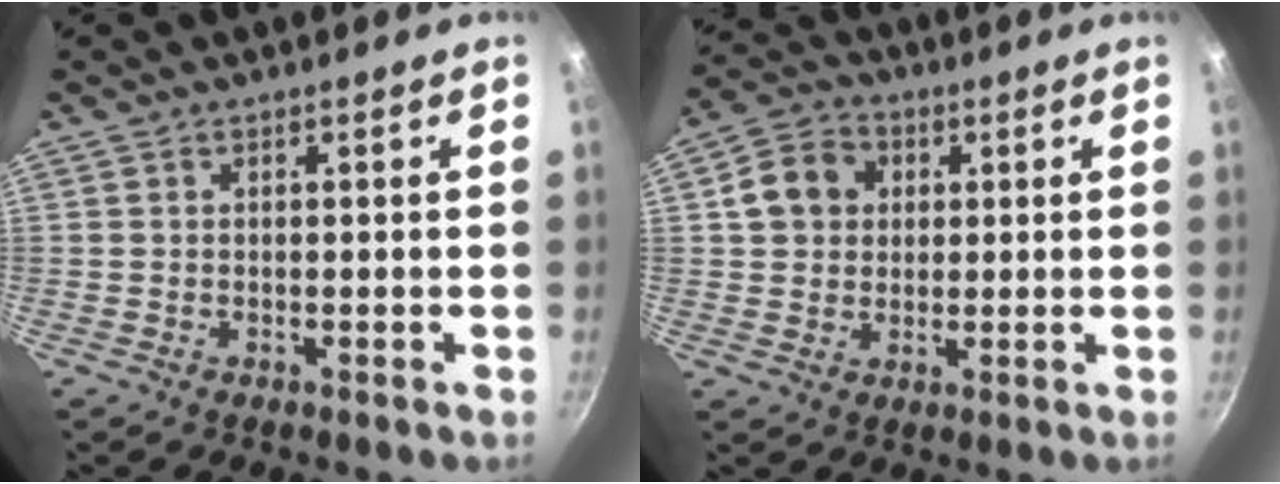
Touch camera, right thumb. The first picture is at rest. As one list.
[{"total": 8.6, "force": [1.9, 7.2, 4.2], "torque": [-0.056, 0.006, 0.025]}]